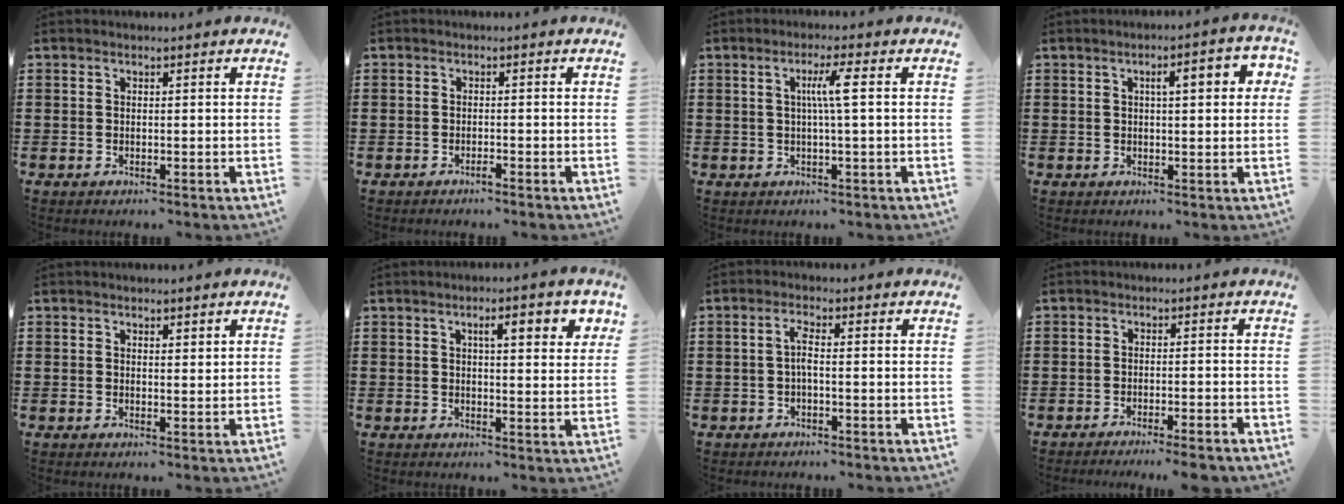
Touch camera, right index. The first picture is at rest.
{"total": 1.4, "force": [-1.4, 0.2, 0.3], "torque": [-0.010, 0.001, -0.027]}
{"total": 4.2, "force": [0.6, -0.2, 4.2], "torque": [-0.079, -0.001, 0.003]}
{"total": 4.3, "force": [1.1, 1.1, 4.1], "torque": [-0.062, 0.004, 0.010]}
{"total": 1.2, "force": [1.0, 0.5, 0.4], "torque": [-0.007, 0.005, 0.019]}
{"total": 4.6, "force": [1.9, 1.2, 4.0], "torque": [-0.068, 0.001, 0.025]}
{"total": 2.2, "force": [-0.5, 0.4, 2.1], "torque": [-0.049, 0.000, -0.013]}
{"total": 2.5, "force": [-2.3, -0.3, 0.9], "torque": [-0.016, 0.001, -0.047]}